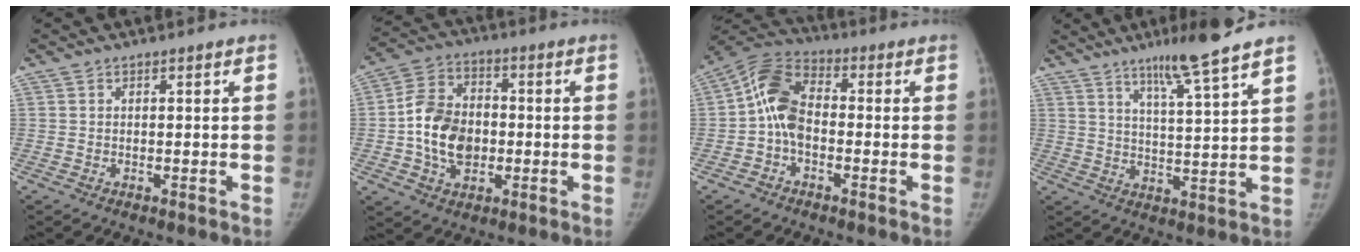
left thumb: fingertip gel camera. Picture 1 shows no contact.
{"total": 13.0, "force": [-1.5, 9.4, 8.8], "torque": [-0.139, 0.022, -0.031]}
{"total": 9.4, "force": [-1.2, 6.3, 7.0], "torque": [-0.123, 0.029, -0.039]}
{"total": 11.1, "force": [7.9, 0.0, 7.7], "torque": [-0.121, -0.047, 0.129]}